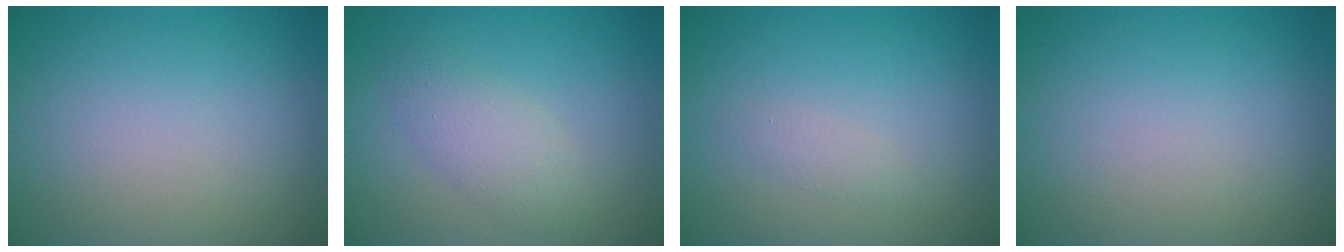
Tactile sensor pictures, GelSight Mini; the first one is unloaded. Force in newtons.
{"total": 2.8, "press": 2.8, "slide": 0.2}
{"total": 0.8, "press": 0.8, "slide": 0.0}
{"total": 0.0}